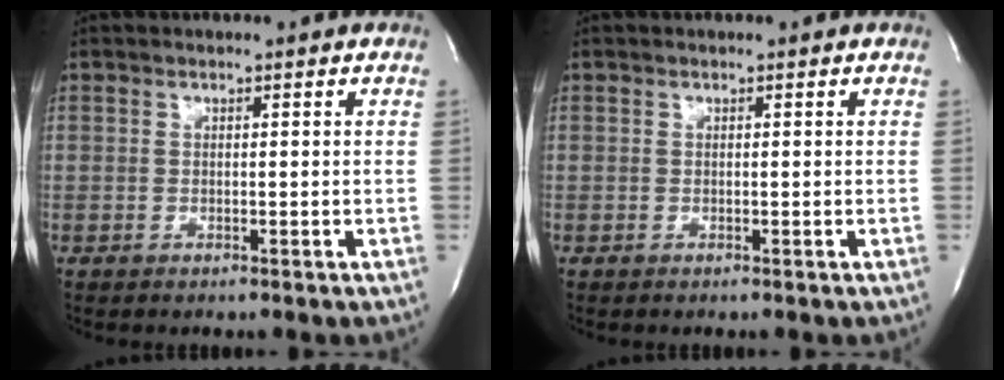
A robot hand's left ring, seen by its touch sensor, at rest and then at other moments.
{"total": 0.0}